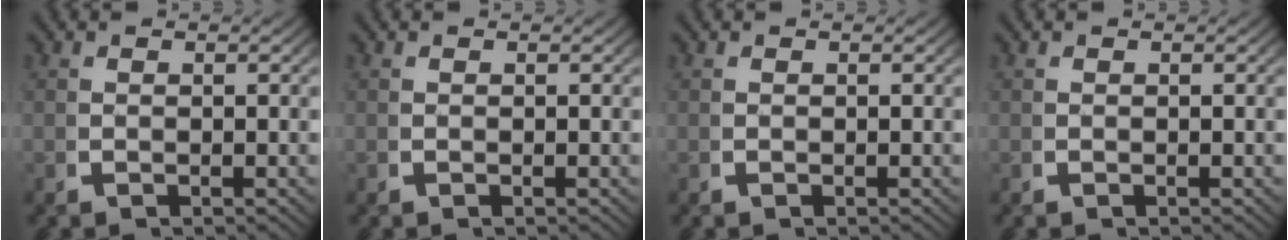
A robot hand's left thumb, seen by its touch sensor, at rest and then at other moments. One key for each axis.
{"total": 0.0}
{"total": 0.0}
{"total": 0.0}